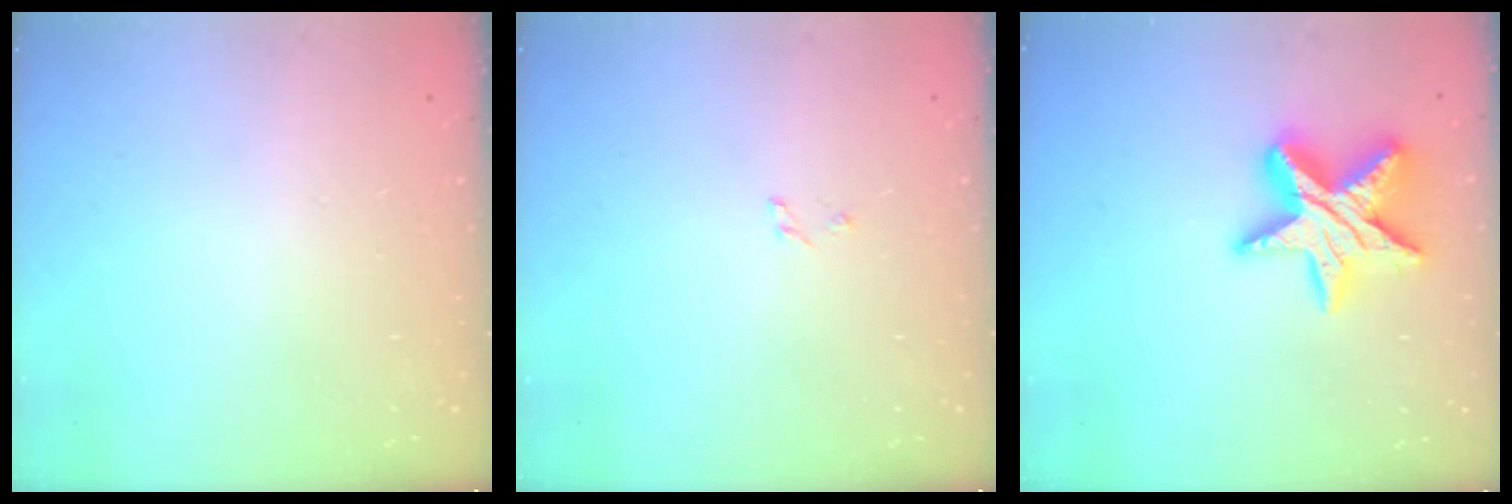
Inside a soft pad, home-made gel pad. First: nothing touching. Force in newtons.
{"total": 1.5, "press": 1.5, "slide": 0.2}
{"total": 15.8, "press": 15.8, "slide": 1.2}